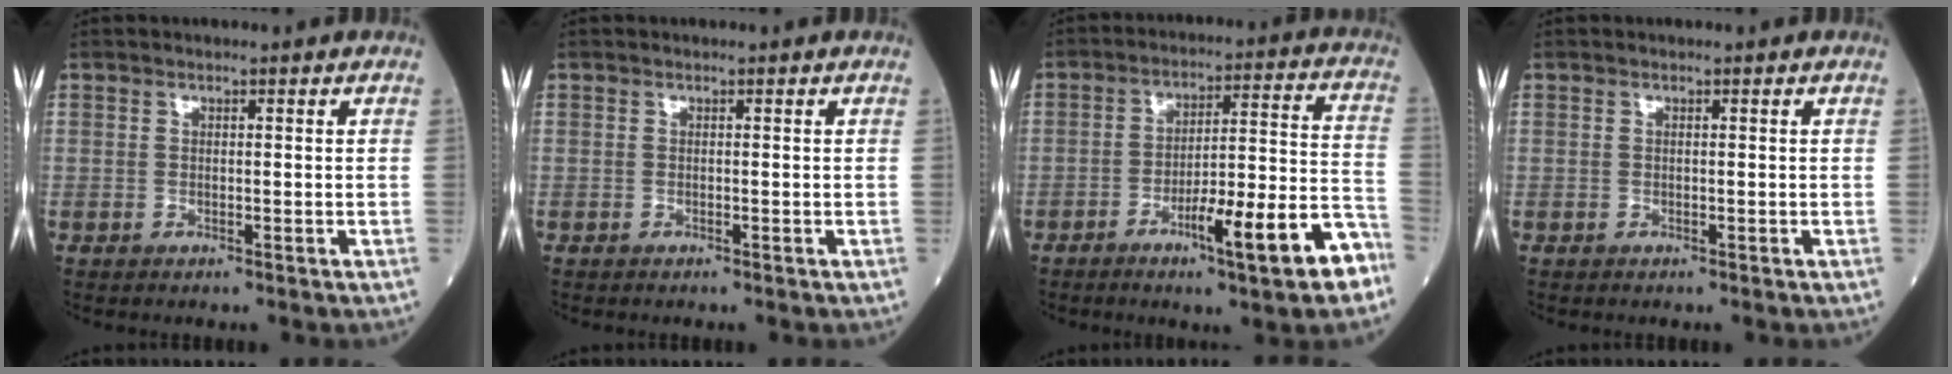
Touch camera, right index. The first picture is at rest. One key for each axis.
{"total": 0.0}
{"total": 14.0, "fx": -7.3, "fy": 1.1, "fz": 11.9, "tx": -0.174, "ty": 0.013, "tz": -0.104}
{"total": 0.0}